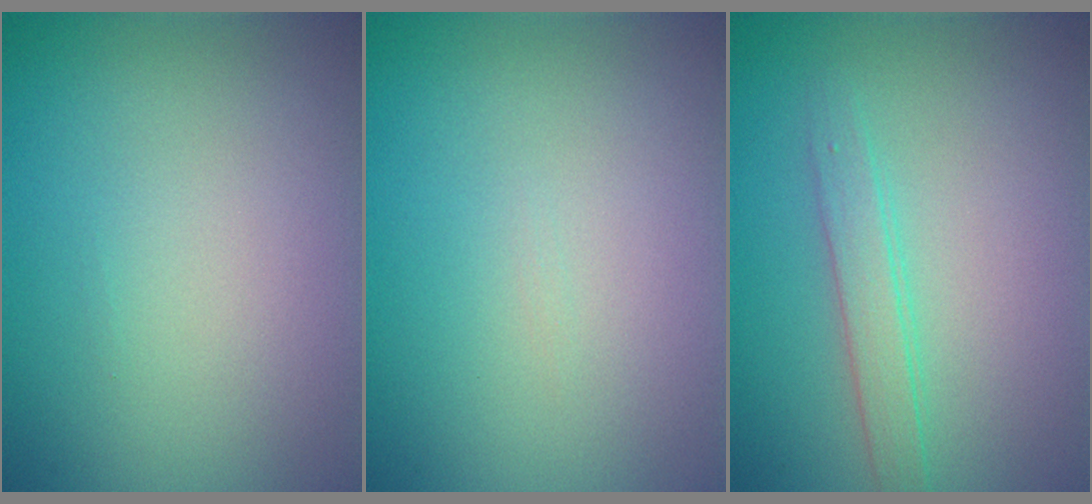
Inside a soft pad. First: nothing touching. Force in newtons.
{"total": 0.0}
{"total": 2.0, "press": 2.0, "slide": 0.1}